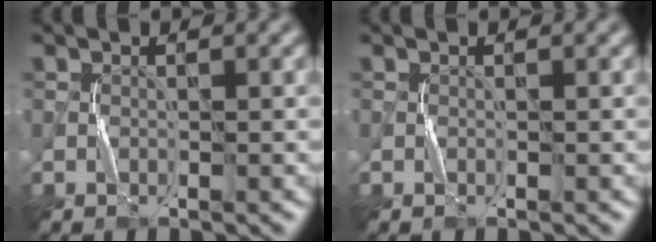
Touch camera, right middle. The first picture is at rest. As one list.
[{"total": 0.0}]